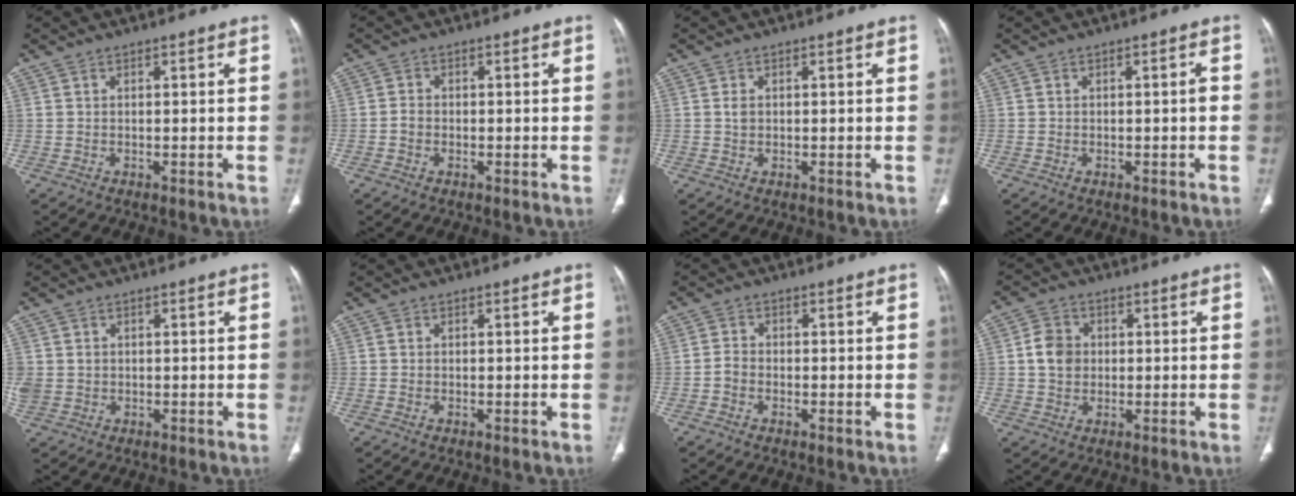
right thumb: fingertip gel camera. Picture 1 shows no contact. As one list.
[{"total": 1.7, "force": [-0.6, 1.4, 0.8], "torque": [-0.012, 0.005, -0.014]}, {"total": 1.2, "force": [0.1, 0.9, 0.8], "torque": [-0.015, 0.000, 0.003]}, {"total": 1.1, "force": [-0.3, 0.3, 1.0], "torque": [-0.016, 0.010, -0.005]}, {"total": 3.6, "force": [0.1, 3.1, 1.8], "torque": [-0.047, 0.009, 0.013]}, {"total": 0.0}, {"total": 2.3, "force": [-1.0, 1.7, 1.1], "torque": [-0.016, 0.009, -0.023]}, {"total": 5.6, "force": [0.3, 4.7, 2.9], "torque": [-0.041, 0.006, 0.002]}]